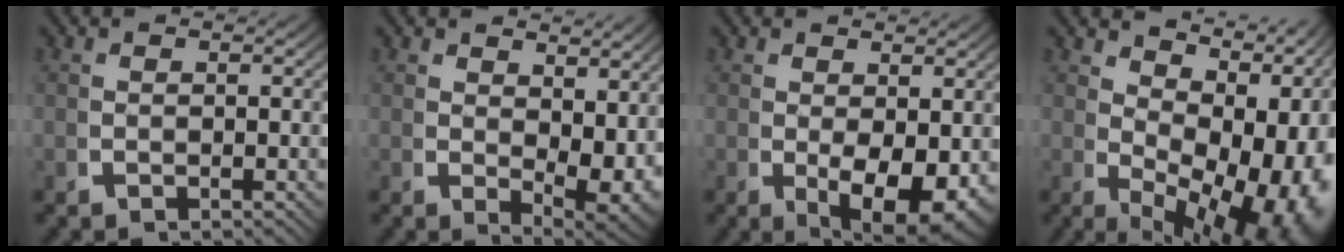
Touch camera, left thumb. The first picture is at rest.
{"total": 4.3, "force": [0.8, 2.3, 3.6], "torque": [-0.042, -0.026, 0.028]}
{"total": 6.2, "force": [-0.9, 3.6, 5.0], "torque": [-0.083, -0.034, 0.002]}
{"total": 14.4, "force": [0.0, 8.6, 11.5], "torque": [-0.166, -0.043, 0.026]}